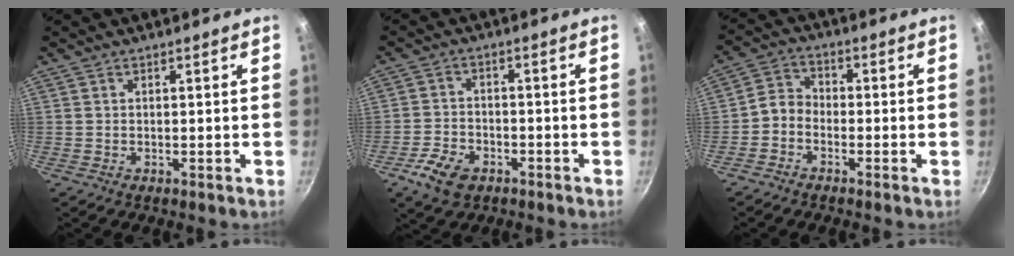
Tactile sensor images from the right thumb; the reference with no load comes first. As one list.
[{"total": 7.6, "force": [-4.1, 4.6, 4.4], "torque": [-0.081, 0.022, -0.073]}, {"total": 4.1, "force": [-2.1, 3.0, 1.9], "torque": [-0.028, 0.036, -0.056]}]